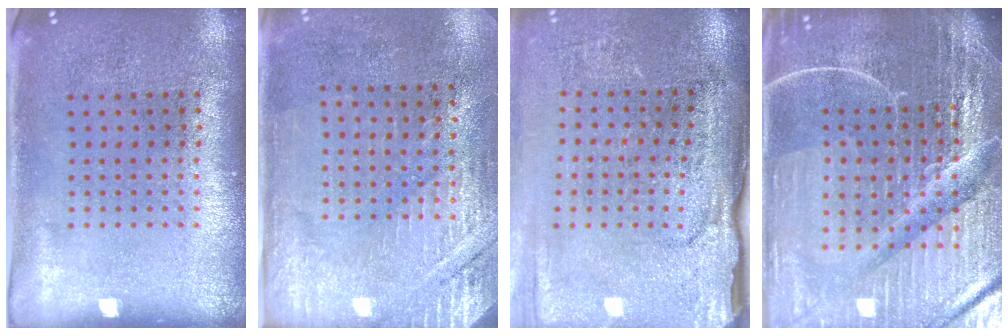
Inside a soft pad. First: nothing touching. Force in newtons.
{"total": 2.9, "press": 2.7, "slide": 1.1}
{"total": 4.2, "press": 3.6, "slide": 2.1}
{"total": 7.0, "press": 6.1, "slide": 3.4}